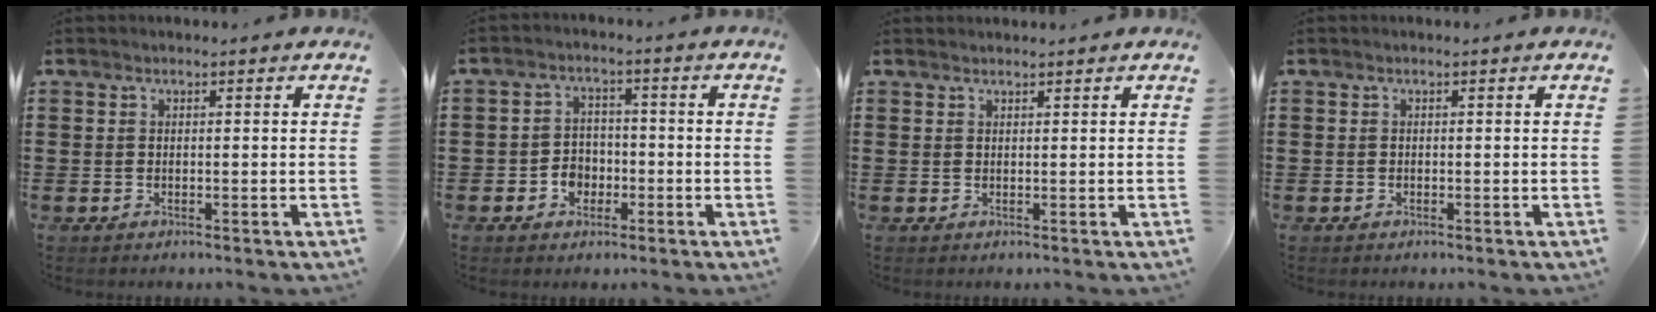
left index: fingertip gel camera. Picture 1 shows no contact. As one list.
[{"total": 3.8, "force": [-1.7, 3.0, 1.6], "torque": [-0.037, 0.007, -0.035]}, {"total": 0.8, "force": [0.7, 0.0, 0.1], "torque": [-0.004, -0.002, 0.015]}, {"total": 0.0}]